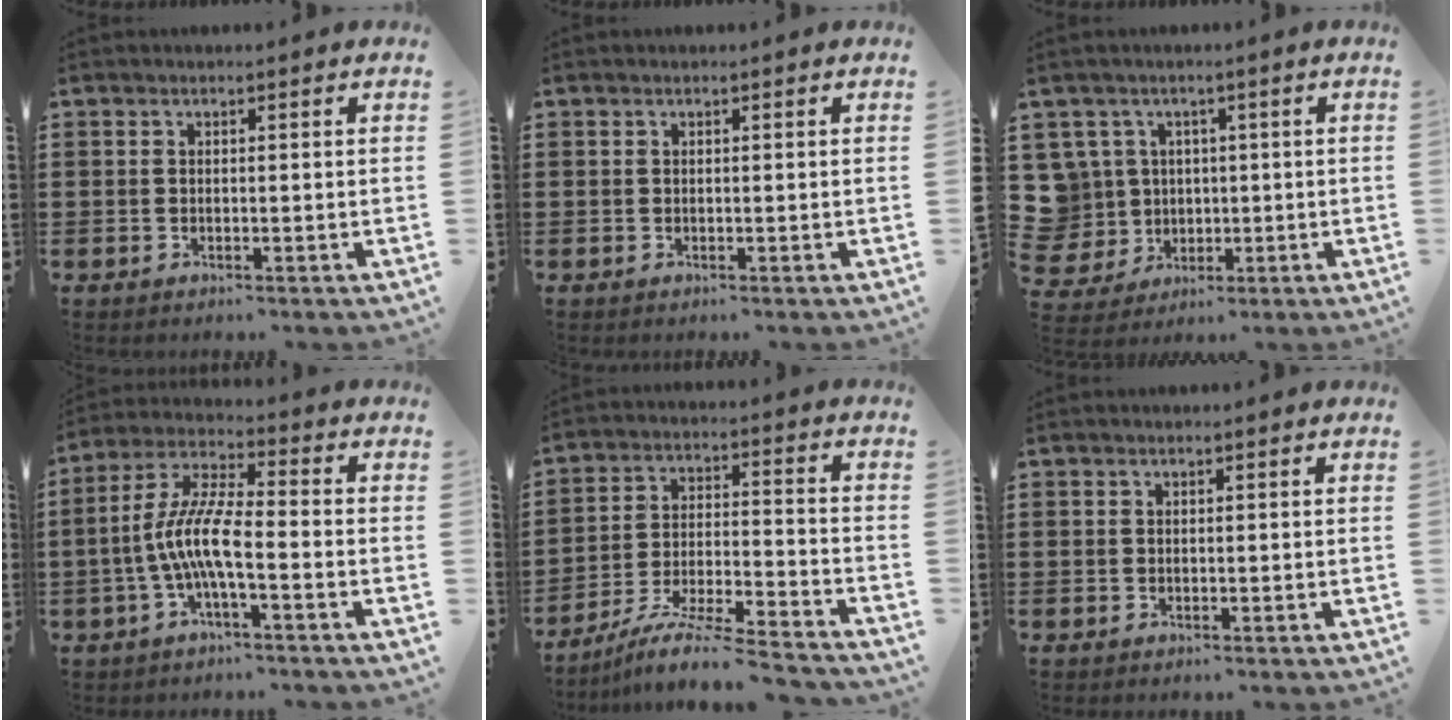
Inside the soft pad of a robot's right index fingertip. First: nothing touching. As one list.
[{"total": 0.0}, {"total": 7.2, "force": [1.3, 7.0, 1.5], "torque": [-0.086, 0.002, 0.030]}, {"total": 8.7, "force": [-2.8, 1.7, 8.1], "torque": [-0.183, -0.014, -0.059]}, {"total": 8.9, "force": [-7.9, 0.2, 4.0], "torque": [-0.077, -0.001, -0.159]}, {"total": 0.0}]